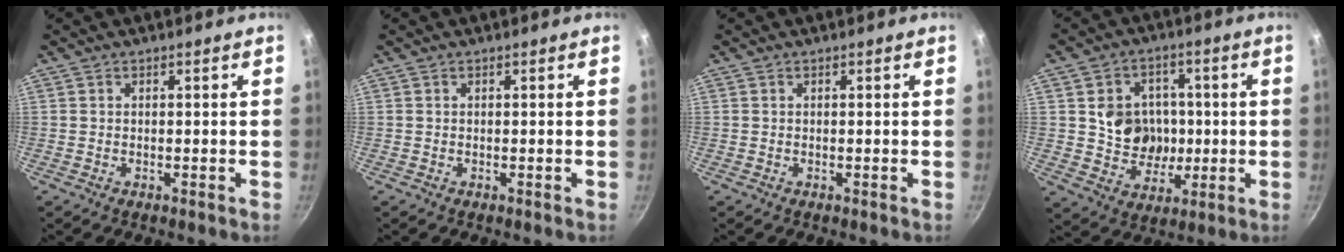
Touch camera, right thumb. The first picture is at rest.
{"total": 0.0}
{"total": 0.0}
{"total": 11.2, "force": [0.5, 10.1, 4.8], "torque": [-0.034, 0.004, 0.014]}